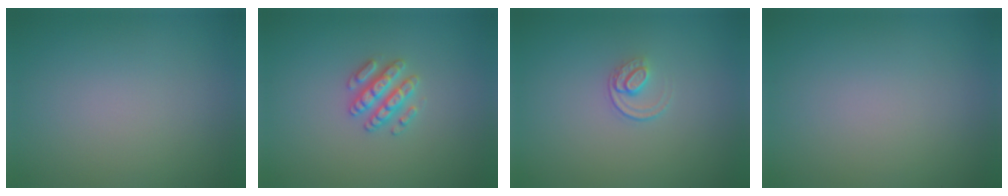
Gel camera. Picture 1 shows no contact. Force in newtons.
{"total": 2.6, "press": 2.5, "slide": 0.4}
{"total": 1.4, "press": 0.9, "slide": 1.0}
{"total": 0.0}